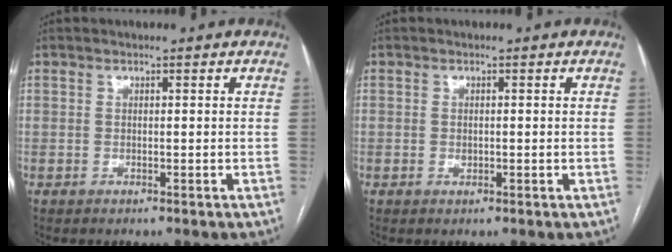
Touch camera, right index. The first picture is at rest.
{"total": 0.7, "force": [0.1, 0.5, 0.5], "torque": [-0.006, 0.001, 0.003]}